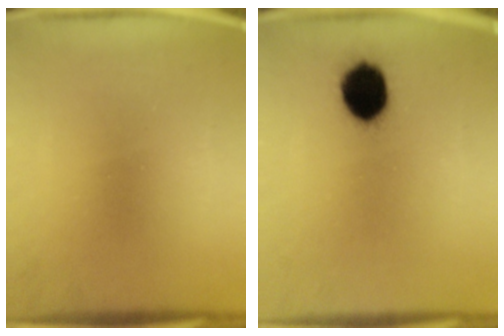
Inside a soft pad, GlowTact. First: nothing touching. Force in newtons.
{"total": 9.8}